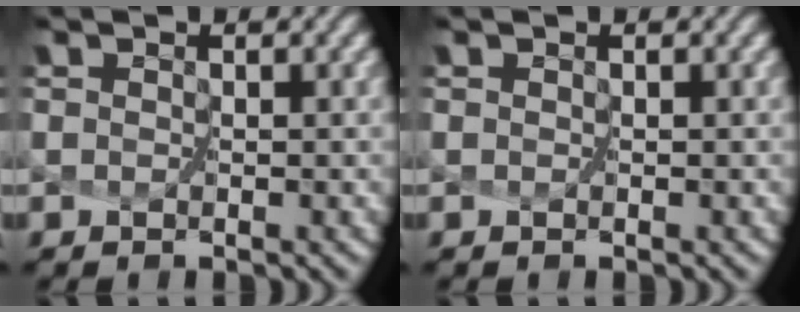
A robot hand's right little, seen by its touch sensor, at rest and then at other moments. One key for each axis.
{"total": 0.0}